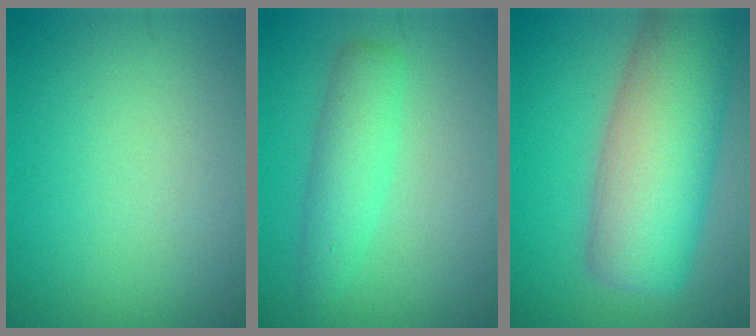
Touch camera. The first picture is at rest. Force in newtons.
{"total": 3.2, "press": 3.2, "slide": 0.1}
{"total": 11.1, "press": 11.1, "slide": 0.7}